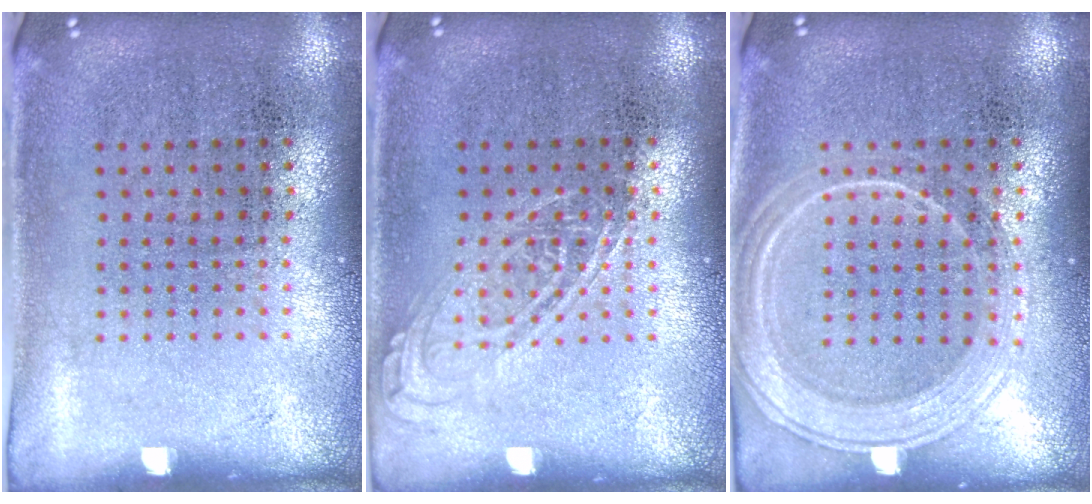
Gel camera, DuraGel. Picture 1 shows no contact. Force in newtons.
{"total": 1.8, "press": 1.8, "slide": 0.2}
{"total": 3.0, "press": 2.9, "slide": 0.5}